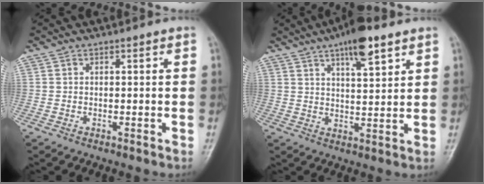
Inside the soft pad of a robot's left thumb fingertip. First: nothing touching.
{"total": 9.4, "force": [5.8, 2.9, 6.8], "torque": [-0.092, -0.028, 0.090]}